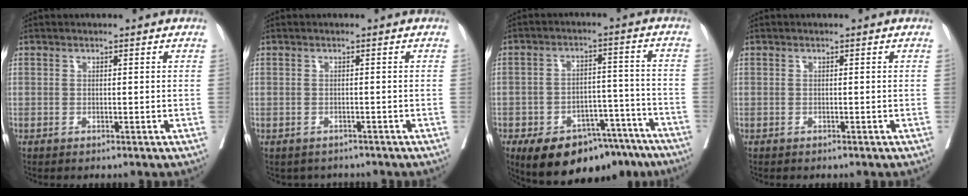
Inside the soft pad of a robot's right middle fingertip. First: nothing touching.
{"total": 2.6, "force": [-2.2, 1.4, 0.0], "torque": [0.001, 0.004, -0.032]}
{"total": 17.1, "force": [-12.3, 8.4, 8.4], "torque": [-0.109, 0.026, -0.172]}
{"total": 0.0}